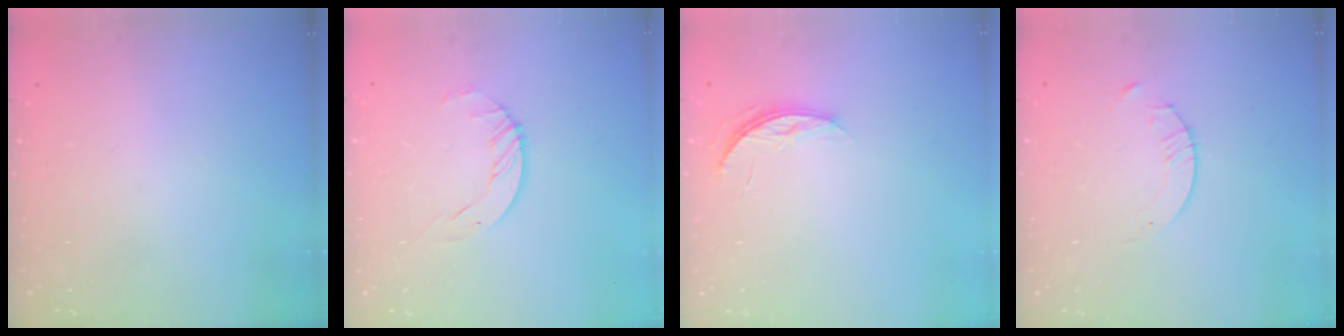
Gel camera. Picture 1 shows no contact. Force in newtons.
{"total": 3.5, "press": 3.5, "slide": 0.4}
{"total": 3.9, "press": 3.9, "slide": 0.4}
{"total": 2.1, "press": 2.1, "slide": 0.3}